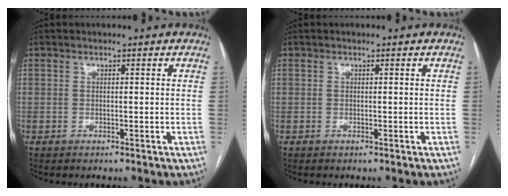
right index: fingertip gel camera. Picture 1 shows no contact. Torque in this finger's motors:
{"motor_torque": [0.00, 0.00, 0.00, 0.00]}